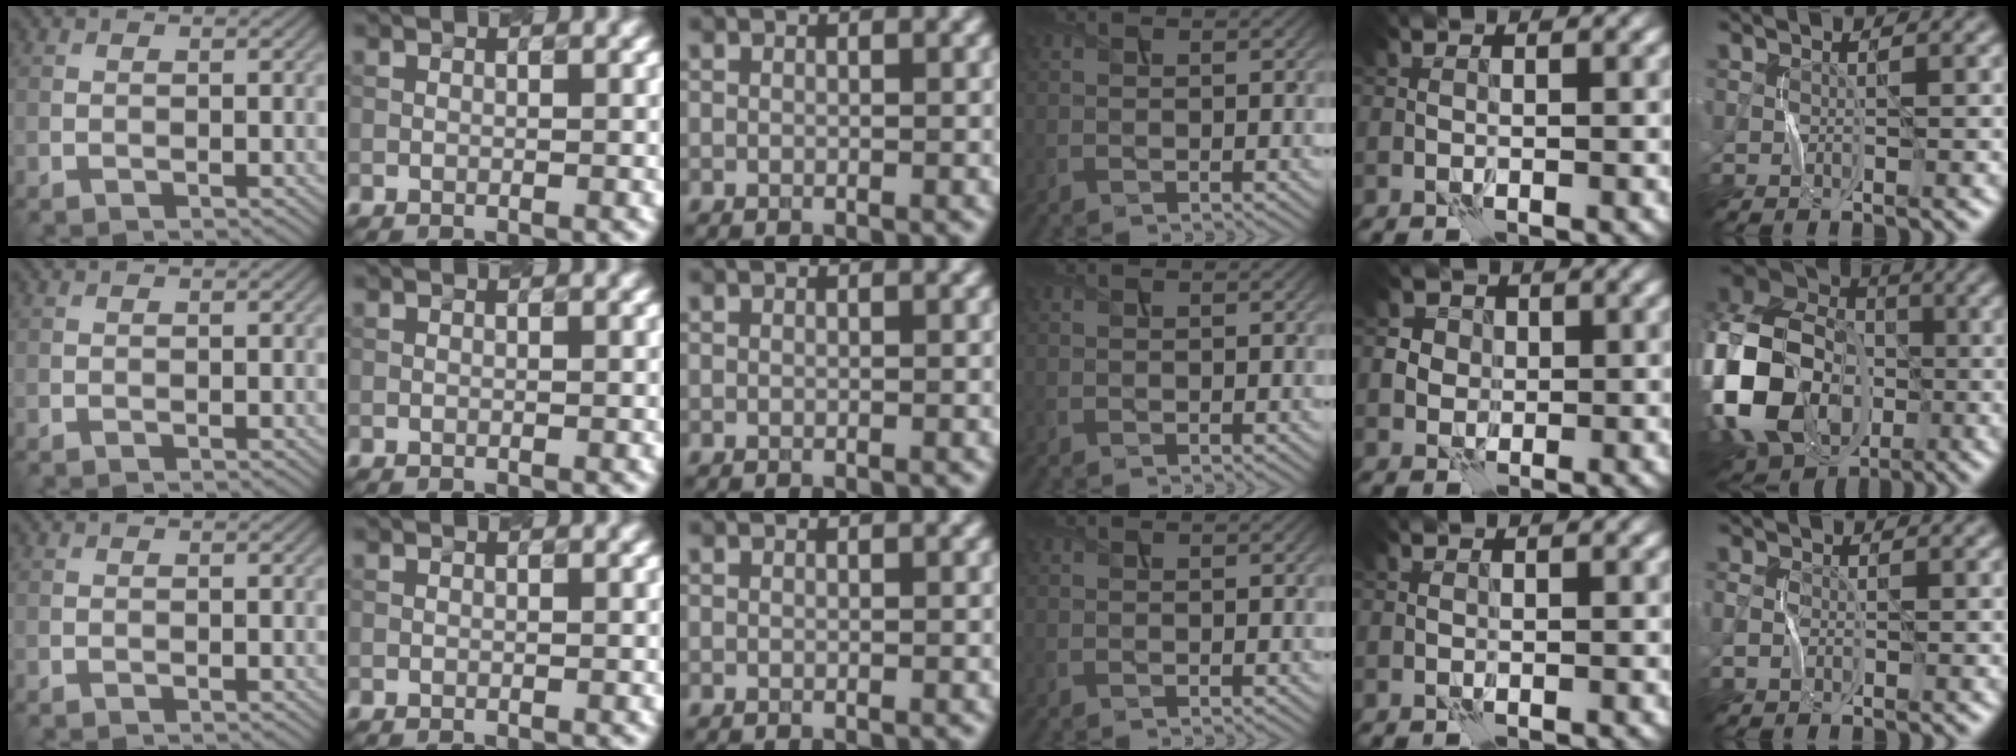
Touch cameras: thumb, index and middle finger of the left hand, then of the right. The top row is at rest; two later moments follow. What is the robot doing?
{"motion": "press", "object": "button"}